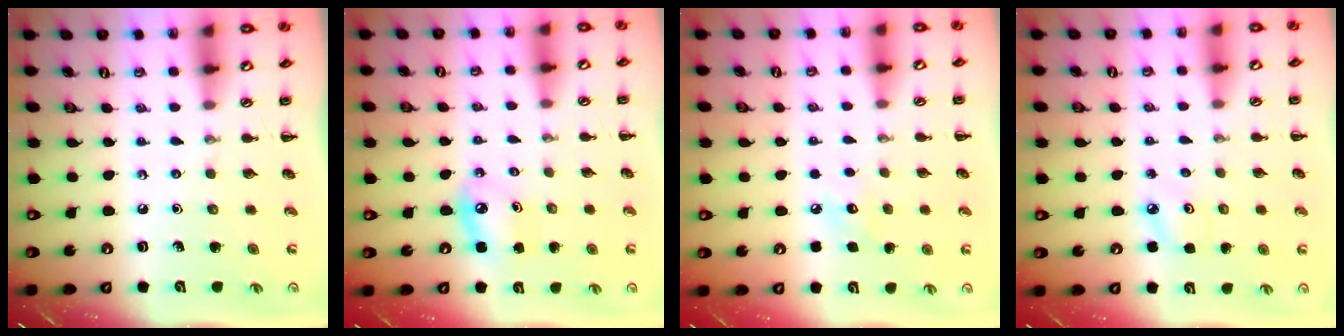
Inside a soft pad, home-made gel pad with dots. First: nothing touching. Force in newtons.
{"total": 6.0, "press": 5.9, "slide": 1.4}
{"total": 5.9, "press": 5.6, "slide": 1.7}
{"total": 5.5, "press": 5.2, "slide": 1.8}